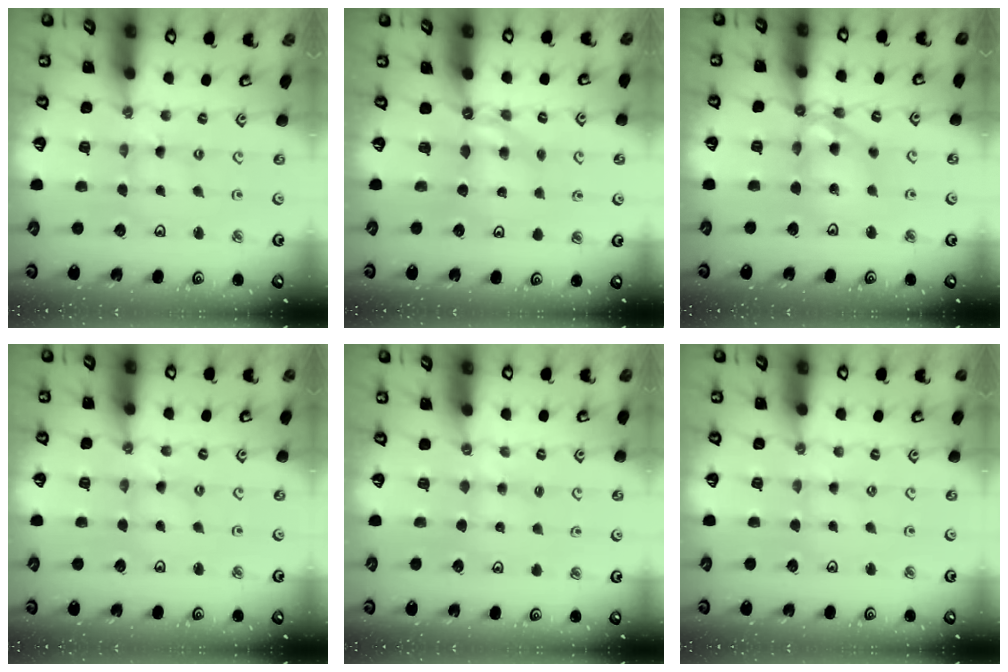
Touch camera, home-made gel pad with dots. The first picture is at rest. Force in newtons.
{"total": 5.5, "press": 5.5, "slide": 0.6}
{"total": 11.9, "press": 11.6, "slide": 2.6}
{"total": 1.2, "press": 1.1, "slide": 0.2}
{"total": 2.6, "press": 2.5, "slide": 0.4}
{"total": 0.0}